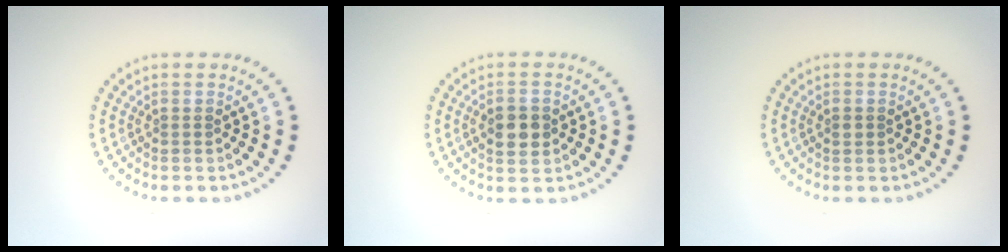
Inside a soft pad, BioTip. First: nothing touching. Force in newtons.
{"total": 3.0, "press": 3.0, "slide": 0.1}
{"total": 0.7, "press": 0.7, "slide": 0.1}